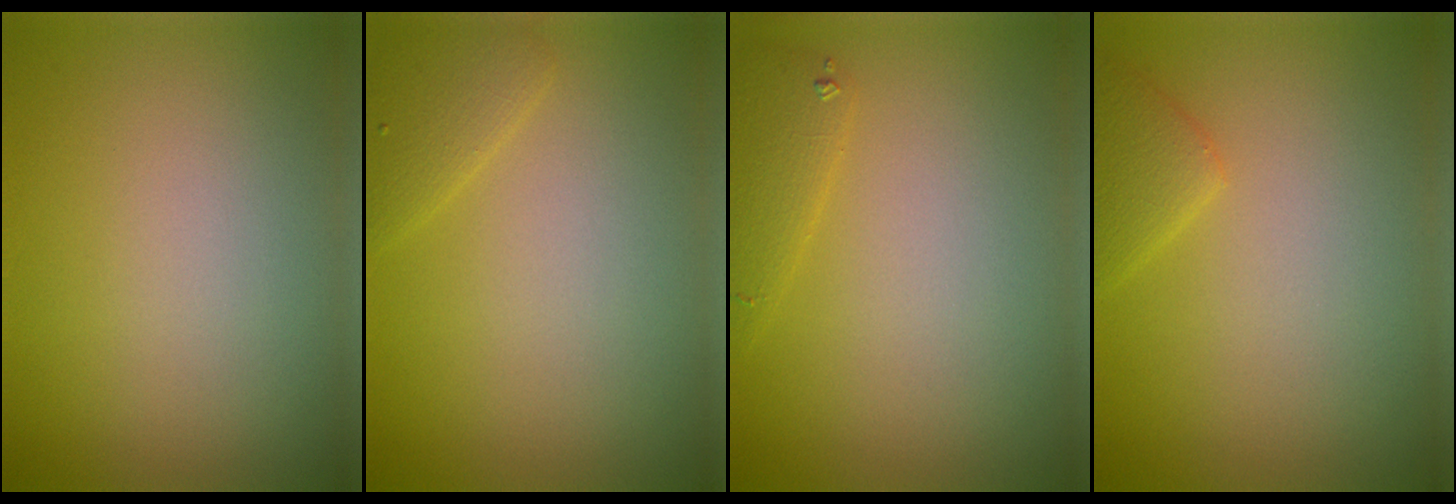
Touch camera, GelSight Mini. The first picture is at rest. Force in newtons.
{"total": 1.6, "press": 1.6, "slide": 0.1}
{"total": 1.7, "press": 1.7, "slide": 0.2}
{"total": 1.8, "press": 1.8, "slide": 0.2}